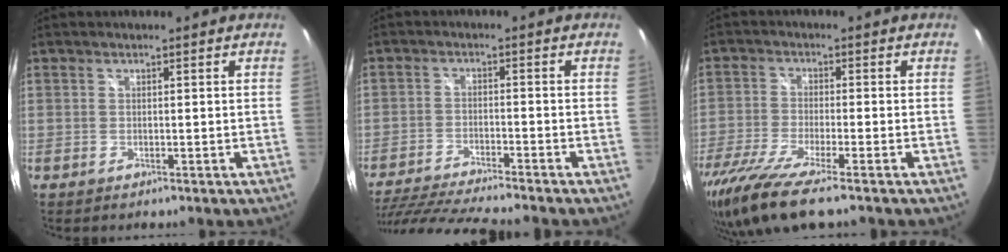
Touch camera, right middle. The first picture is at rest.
{"total": 15.3, "force": [-13.5, 1.0, 7.2], "torque": [-0.153, -0.034, -0.225]}
{"total": 11.9, "force": [-9.0, 1.1, 7.7], "torque": [-0.174, -0.051, -0.165]}